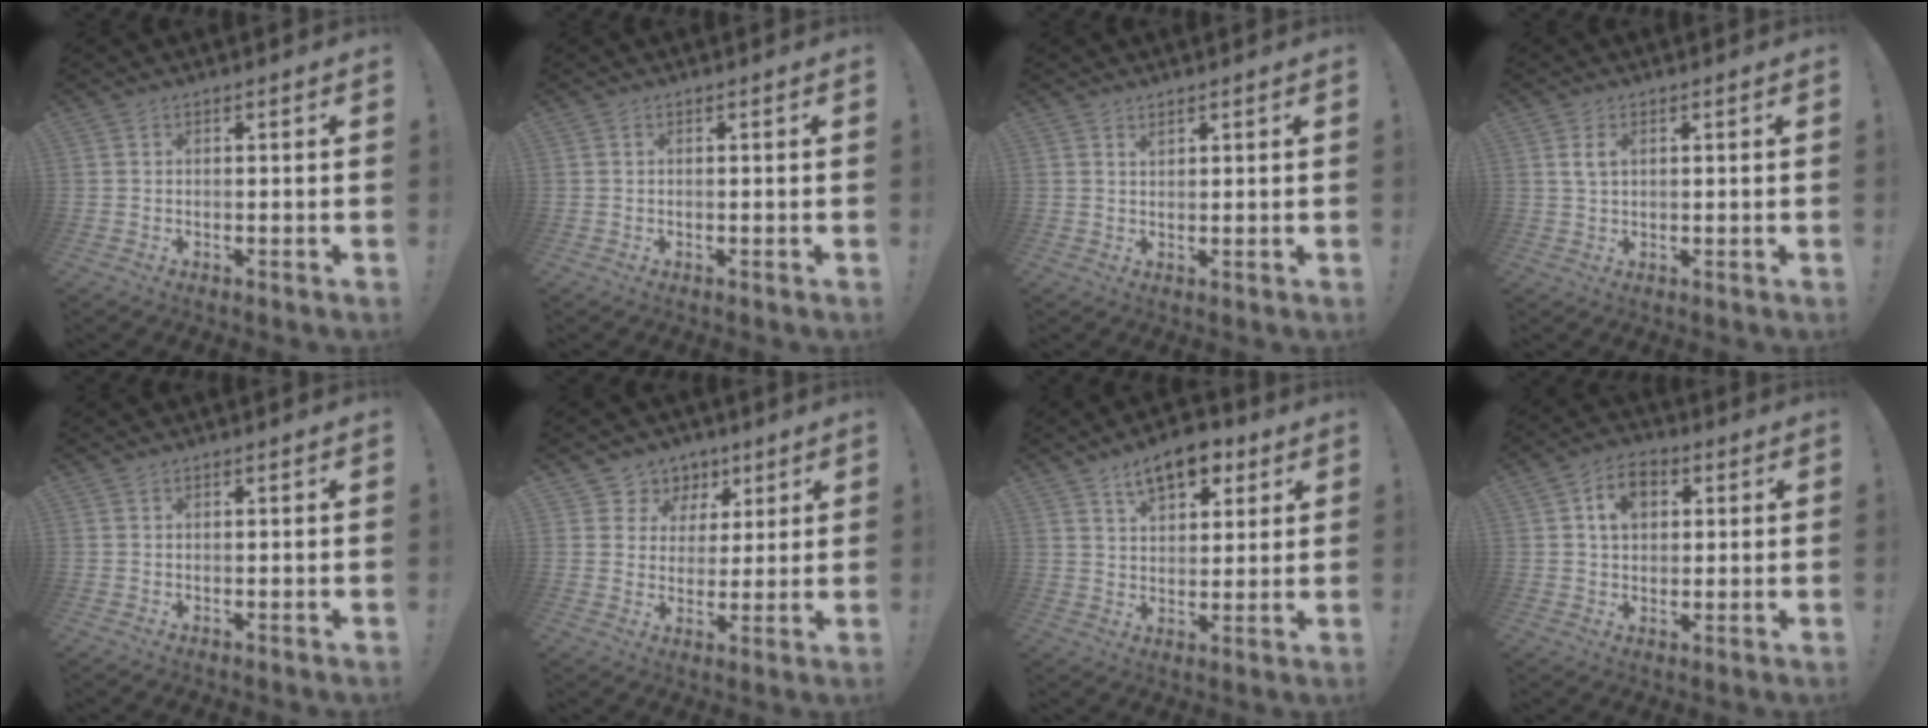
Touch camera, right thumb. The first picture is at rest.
{"total": 0.0}
{"total": 1.1, "force": [1.0, 0.3, 0.5], "torque": [0.000, -0.006, 0.017]}
{"total": 3.5, "force": [1.3, 1.9, 2.6], "torque": [-0.038, -0.001, 0.020]}
{"total": 0.0}
{"total": 7.2, "force": [3.2, 6.4, 1.0], "torque": [-0.008, -0.030, 0.064]}
{"total": 10.9, "force": [6.6, 6.1, 6.1], "torque": [-0.082, -0.026, 0.119]}
{"total": 8.1, "force": [2.7, 6.1, 4.6], "torque": [-0.067, 0.003, 0.049]}